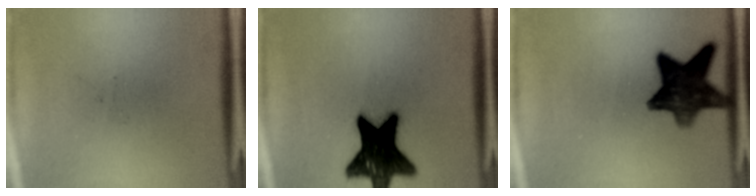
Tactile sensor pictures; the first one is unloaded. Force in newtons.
{"total": 17.6}
{"total": 11.0}